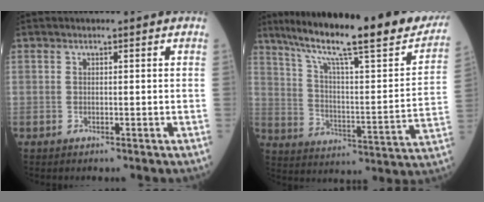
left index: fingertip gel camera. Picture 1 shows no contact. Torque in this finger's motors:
{"motor_torque": [1.07, -1.07, 0.70, 0.19]}